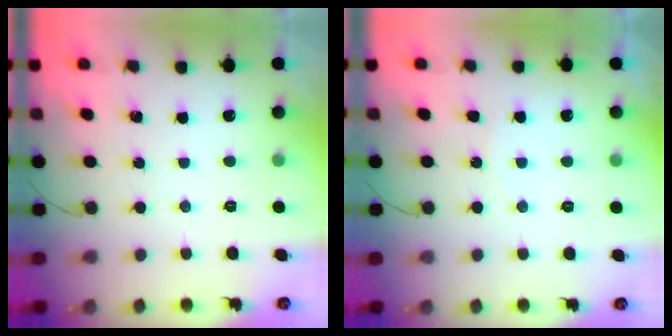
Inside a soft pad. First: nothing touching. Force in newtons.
{"total": 3.7, "press": 3.7, "slide": 0.3}